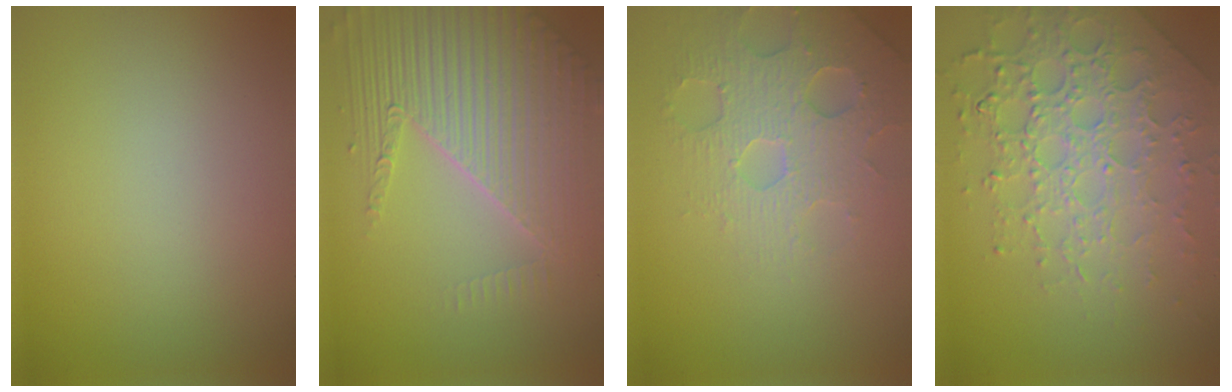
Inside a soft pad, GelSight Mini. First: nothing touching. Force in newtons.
{"total": 8.4, "press": 5.6, "slide": 6.2}
{"total": 4.1, "press": 4.0, "slide": 0.9}
{"total": 7.9, "press": 5.6, "slide": 5.6}